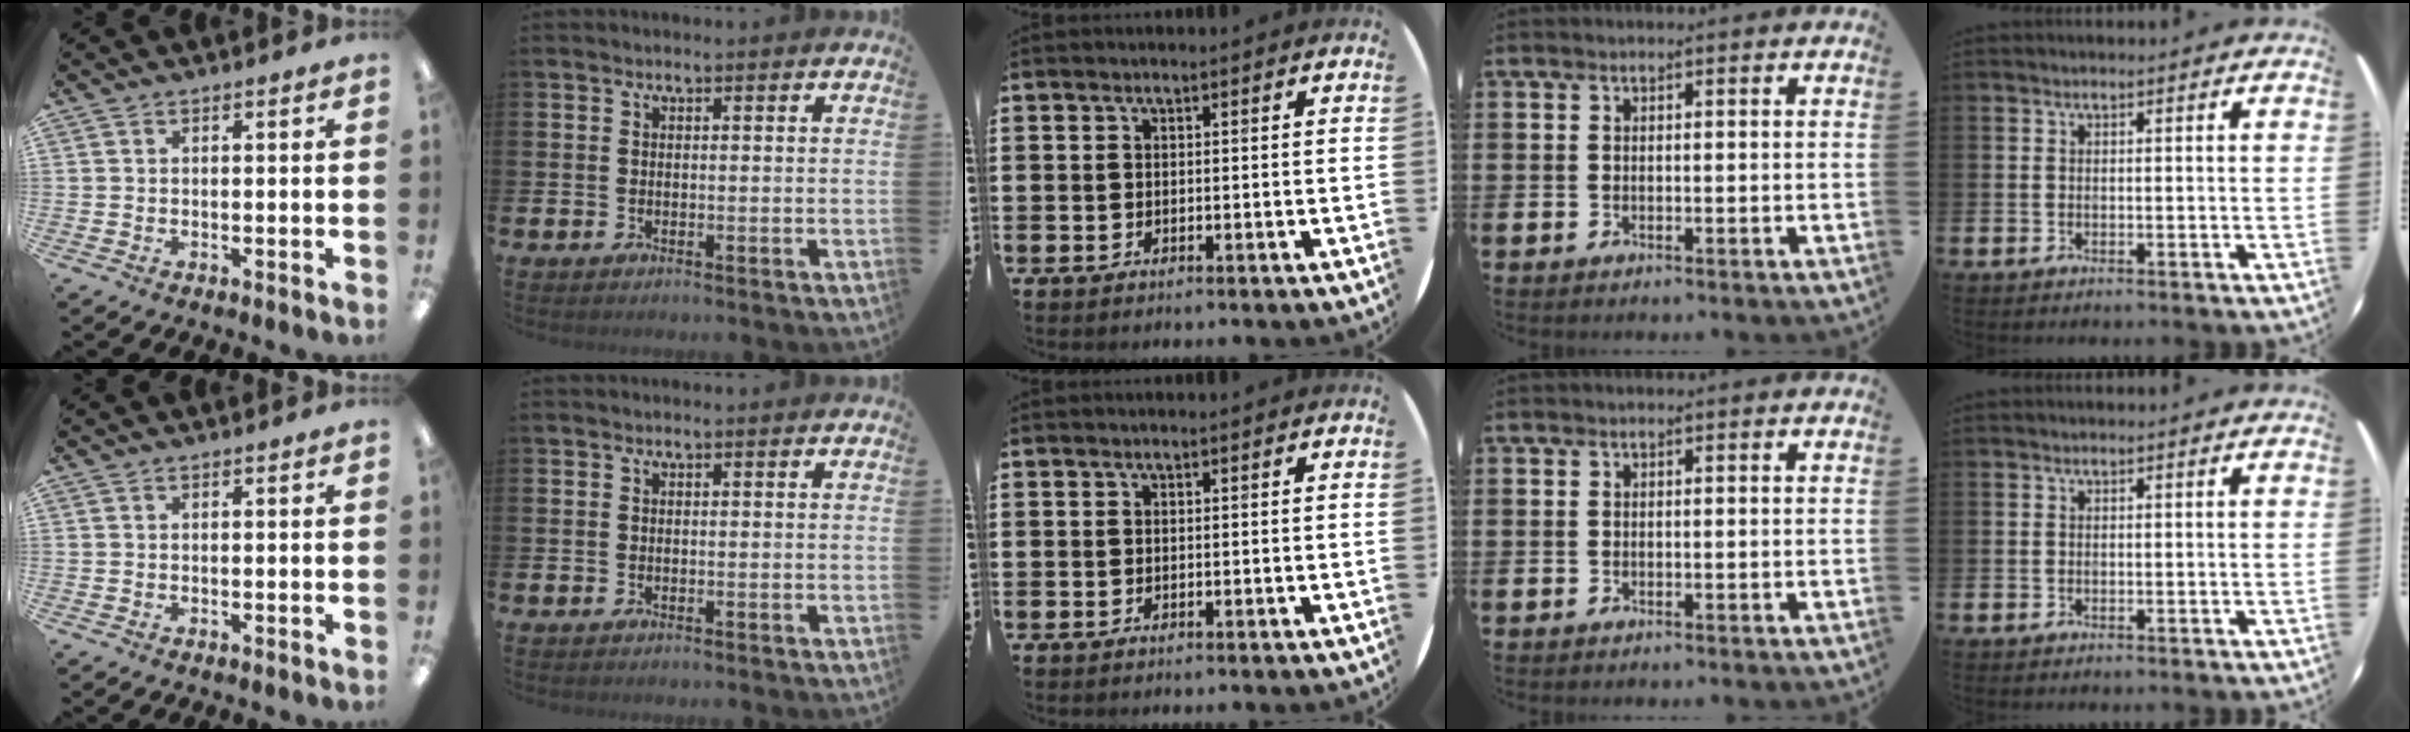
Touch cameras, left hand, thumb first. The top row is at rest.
{}